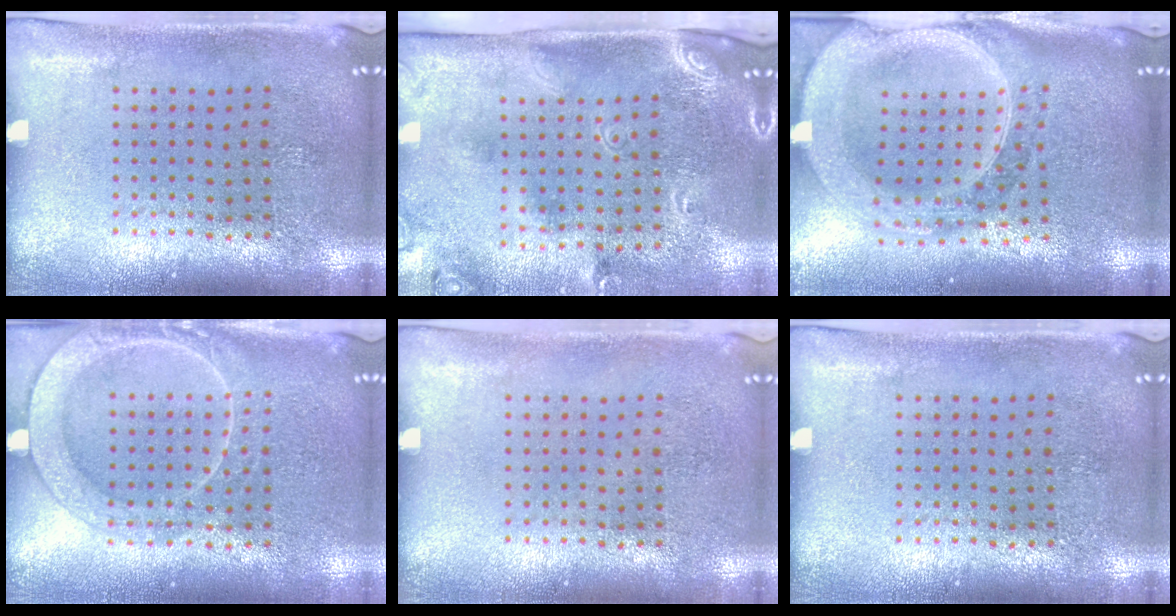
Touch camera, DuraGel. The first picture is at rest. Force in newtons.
{"total": 2.5, "press": 1.7, "slide": 1.9}
{"total": 3.2, "press": 2.7, "slide": 1.8}
{"total": 3.0, "press": 2.9, "slide": 0.5}
{"total": 0.0}
{"total": 0.0}